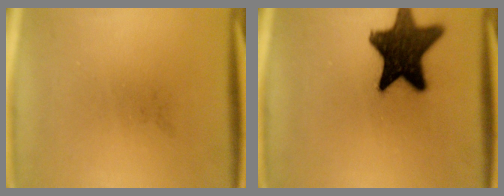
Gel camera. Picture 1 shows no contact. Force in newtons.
{"total": 16.1}